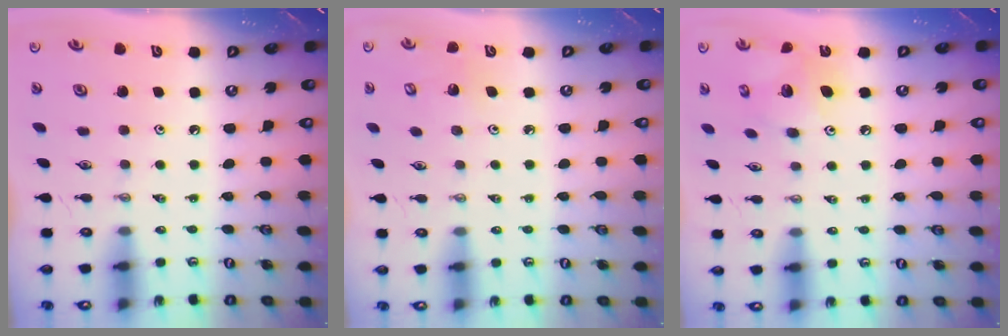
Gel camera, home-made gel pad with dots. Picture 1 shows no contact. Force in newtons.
{"total": 3.7, "press": 3.7, "slide": 0.2}
{"total": 11.2, "press": 11.1, "slide": 0.8}